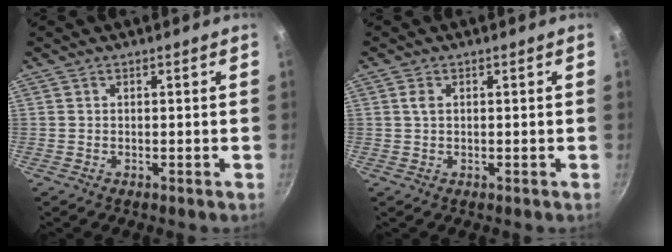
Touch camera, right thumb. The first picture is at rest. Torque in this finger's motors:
{"motor_torque": [-0.01, 0.35, 0.41, 0.11, 0.07]}